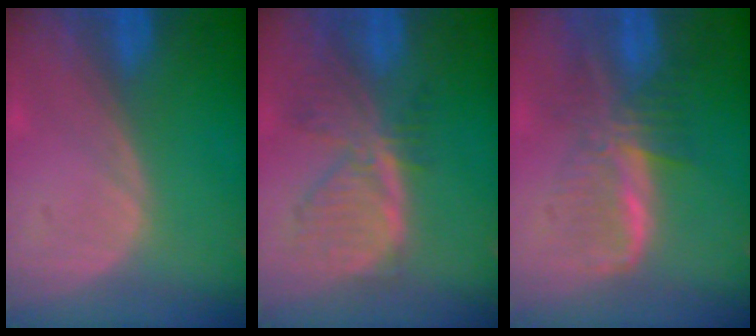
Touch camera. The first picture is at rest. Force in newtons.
{"total": 8.1, "press": 7.0, "slide": 4.1}
{"total": 6.6, "press": 6.3, "slide": 2.1}